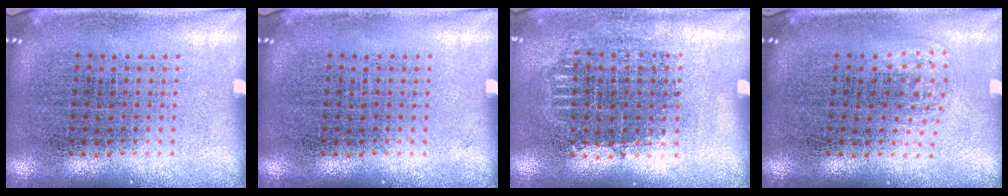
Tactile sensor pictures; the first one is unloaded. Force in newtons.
{"total": 0.0}
{"total": 0.7, "press": 0.7, "slide": 0.4}
{"total": 1.0, "press": 0.6, "slide": 0.8}